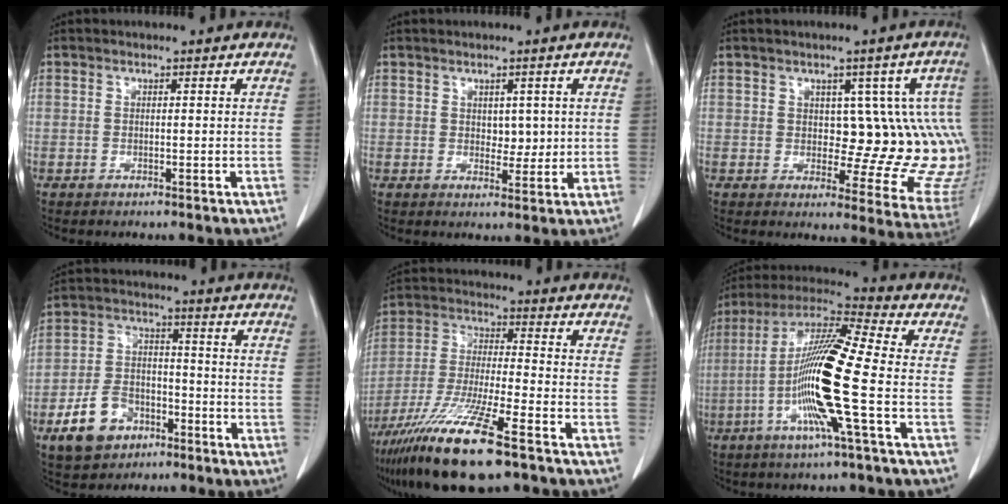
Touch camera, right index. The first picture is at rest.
{"total": 3.0, "force": [0.6, 1.9, 2.2], "torque": [-0.022, -0.003, 0.012]}
{"total": 12.3, "force": [1.2, 5.9, 10.7], "torque": [-0.101, 0.010, 0.020]}
{"total": 9.6, "force": [-5.1, 6.6, 4.8], "torque": [-0.104, 0.015, -0.085]}
{"total": 16.3, "force": [-10.4, 1.5, 12.5], "torque": [-0.260, -0.045, -0.194]}
{"total": 16.1, "force": [-3.7, -0.5, 15.6], "torque": [-0.311, -0.006, -0.086]}